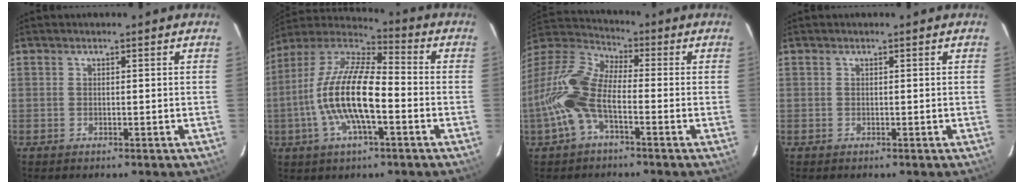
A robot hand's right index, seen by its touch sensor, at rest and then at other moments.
{"total": 16.8, "force": [-3.8, 5.3, 15.5], "torque": [-0.303, 0.000, -0.082]}
{"total": 14.5, "force": [-4.4, 6.4, 12.2], "torque": [-0.265, 0.006, -0.100]}
{"total": 0.0}